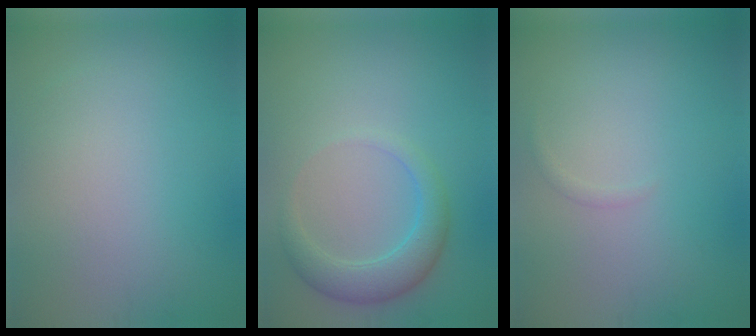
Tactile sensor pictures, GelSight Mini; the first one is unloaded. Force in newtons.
{"total": 3.5, "press": 3.5, "slide": 0.1}
{"total": 0.5, "press": 0.5, "slide": 0.0}